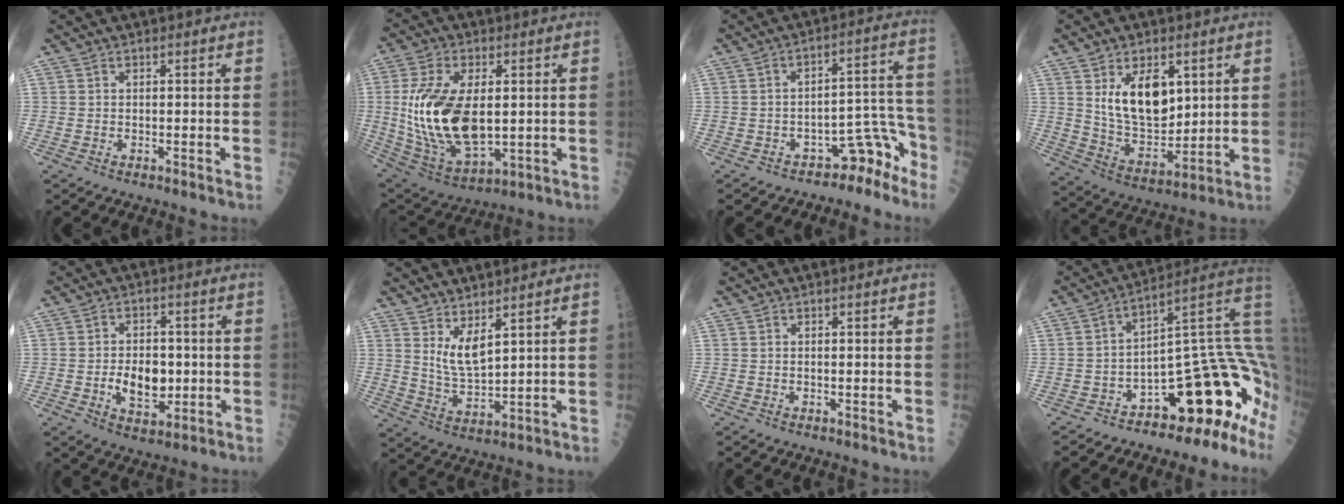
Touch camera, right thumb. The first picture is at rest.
{"total": 20.5, "force": [0.9, 10.3, 17.7], "torque": [-0.352, -0.019, 0.031]}
{"total": 7.6, "force": [-5.7, 4.0, 3.3], "torque": [-0.001, 0.104, -0.085]}
{"total": 13.0, "force": [4.5, 7.4, 9.8], "torque": [-0.132, -0.032, 0.095]}
{"total": 8.1, "force": [-1.0, 5.1, 6.2], "torque": [-0.072, -0.001, -0.013]}
{"total": 6.0, "force": [3.5, 1.8, 4.5], "torque": [-0.084, -0.042, 0.075]}
{"total": 0.0}
{"total": 14.8, "force": [-6.7, 5.8, 11.9], "torque": [-0.093, 0.124, -0.096]}